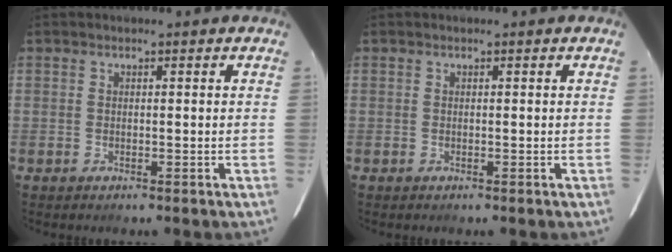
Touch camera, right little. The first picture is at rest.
{"total": 0.0}